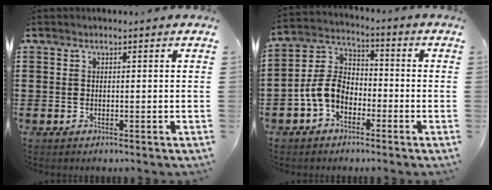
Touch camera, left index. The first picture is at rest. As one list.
[{"total": 6.8, "force": [-3.0, 4.7, 3.9], "torque": [-0.118, 0.003, -0.070]}]